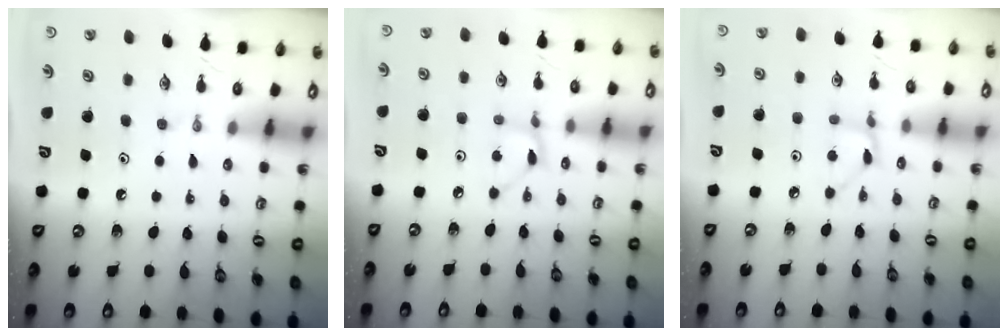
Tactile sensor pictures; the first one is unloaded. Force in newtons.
{"total": 2.4, "press": 2.4, "slide": 0.3}
{"total": 2.8, "press": 2.7, "slide": 0.3}